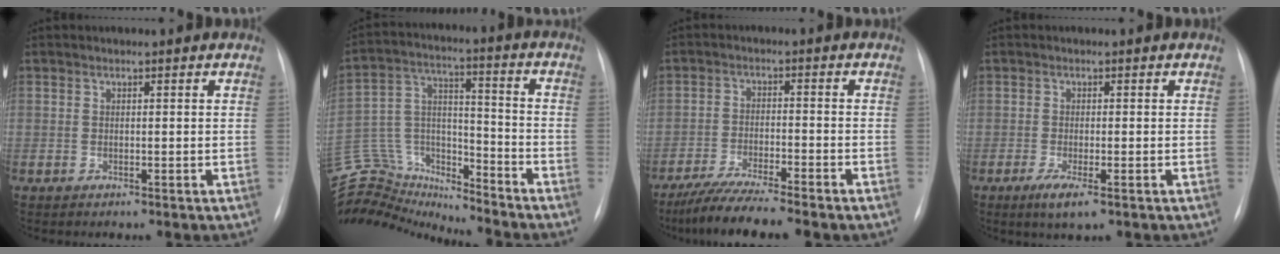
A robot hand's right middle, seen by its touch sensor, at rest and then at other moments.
{"total": 20.3, "force": [-19.2, 5.4, 4.0], "torque": [-0.113, 0.052, -0.318]}
{"total": 9.2, "force": [-7.6, 0.1, 5.2], "torque": [-0.090, -0.026, -0.127]}
{"total": 3.6, "force": [-1.8, 0.5, 3.0], "torque": [-0.057, -0.011, -0.031]}